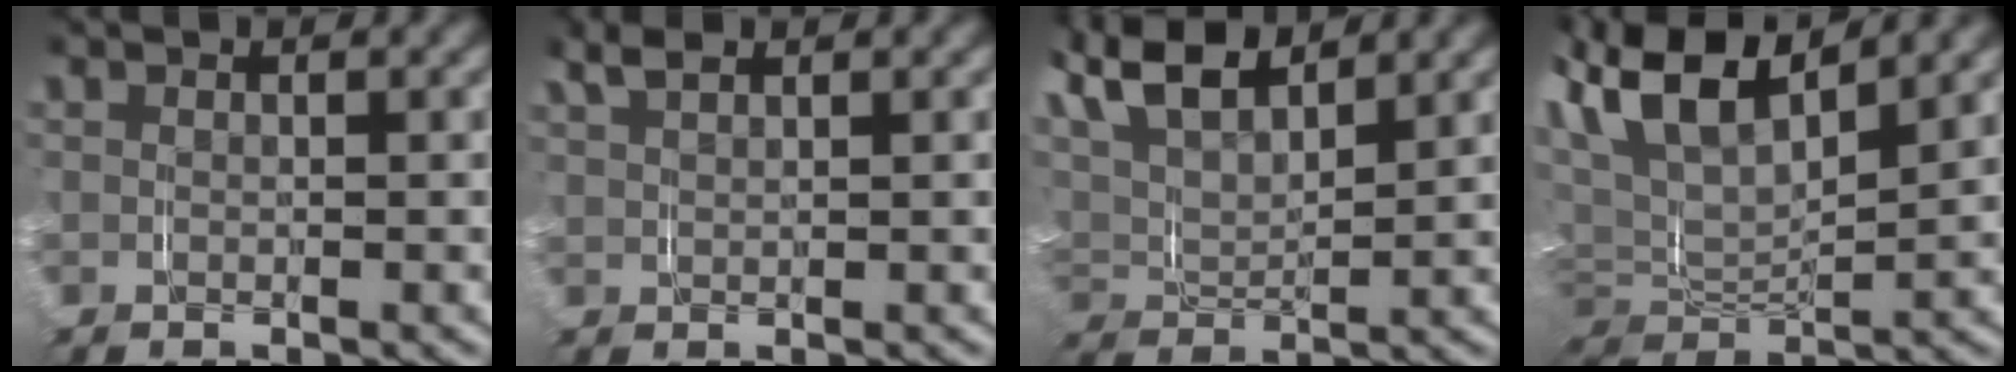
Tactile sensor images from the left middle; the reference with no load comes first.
{"total": 1.4, "force": [1.3, 0.2, 0.5], "torque": [-0.012, 0.002, 0.026]}
{"total": 7.7, "force": [4.3, 4.1, 4.9], "torque": [-0.123, 0.004, 0.066]}
{"total": 11.6, "force": [4.0, 8.2, 7.2], "torque": [-0.172, -0.002, 0.056]}